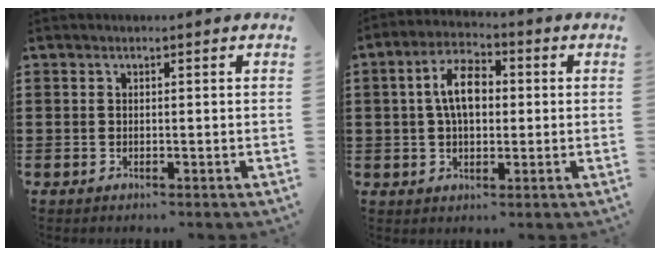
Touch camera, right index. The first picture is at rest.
{"total": 7.4, "force": [0.8, 3.8, 6.2], "torque": [-0.123, 0.012, 0.007]}